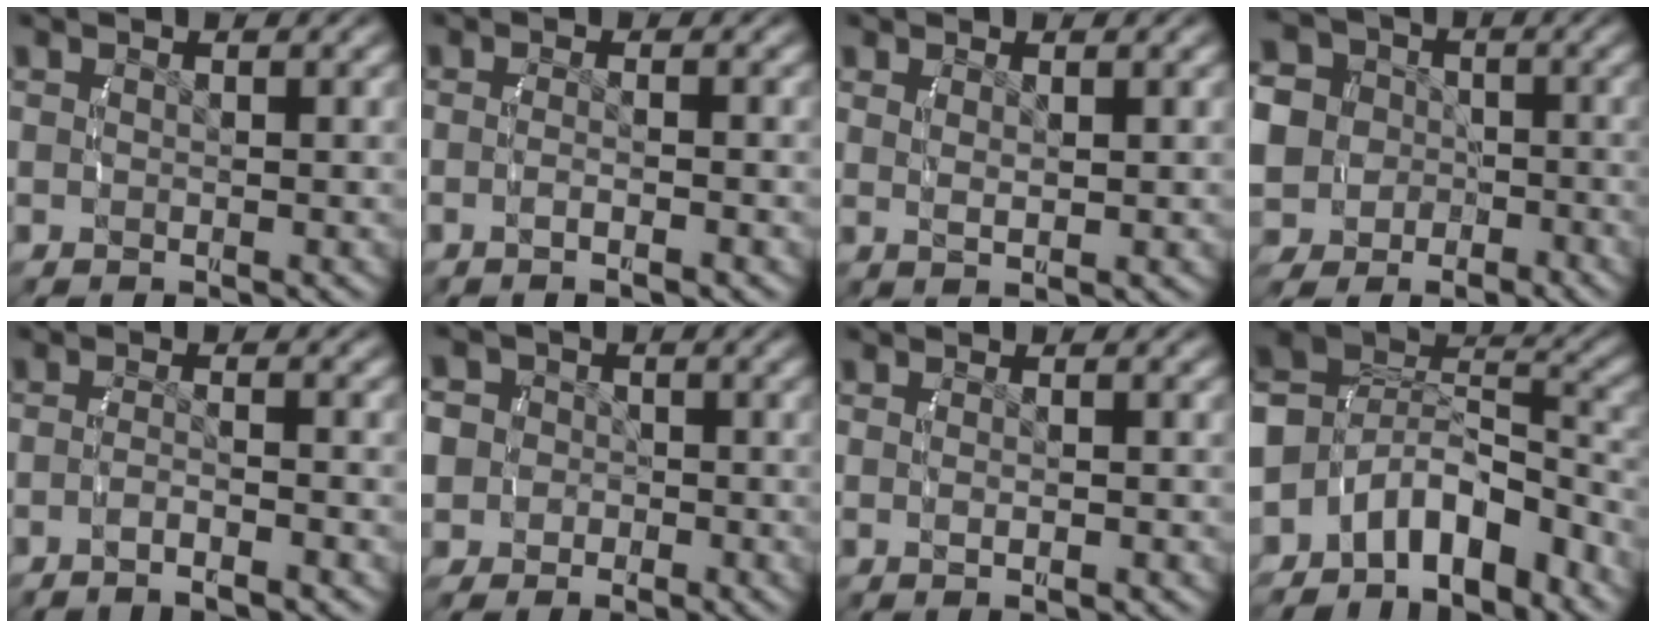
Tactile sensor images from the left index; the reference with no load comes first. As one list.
[{"total": 1.8, "force": [-1.3, -0.4, 1.2], "torque": [-0.027, -0.001, -0.021]}, {"total": 1.4, "force": [0.7, -0.4, 1.1], "torque": [-0.022, -0.008, 0.022]}, {"total": 14.2, "force": [-1.7, 13.2, 5.0], "torque": [-0.136, -0.053, -0.035]}, {"total": 2.5, "force": [-2.0, -0.2, 1.4], "torque": [-0.029, -0.004, -0.034]}, {"total": 8.2, "force": [-0.9, 7.6, 3.0], "torque": [-0.078, -0.025, -0.023]}, {"total": 1.1, "force": [-0.3, -0.3, 1.0], "torque": [-0.021, -0.003, -0.002]}, {"total": 11.4, "force": [-3.1, 8.6, 6.8], "torque": [-0.144, -0.023, -0.050]}]